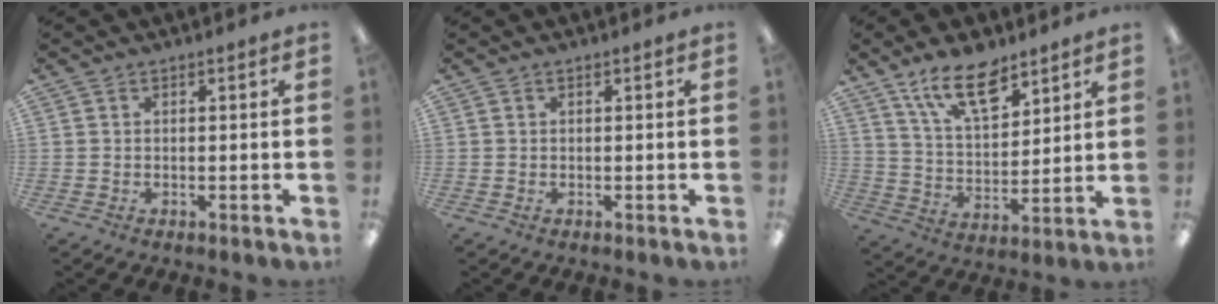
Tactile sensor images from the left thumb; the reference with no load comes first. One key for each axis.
{"total": 0.0}
{"total": 14.0, "fx": 9.6, "fy": 6.2, "fz": 8.2, "tx": -0.139, "ty": -0.041, "tz": 0.171}